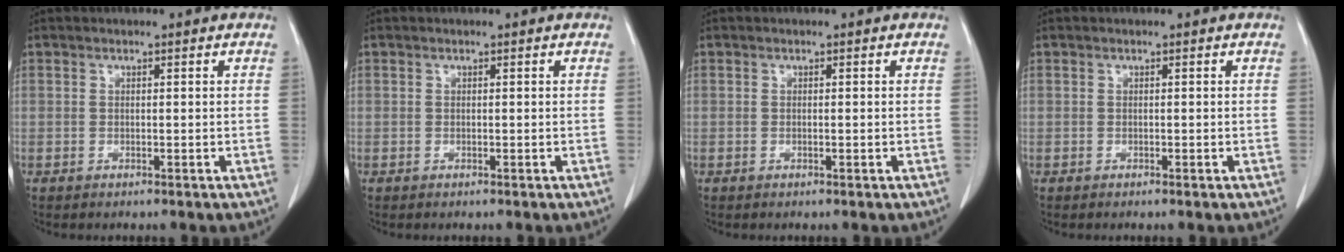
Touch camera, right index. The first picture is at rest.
{"total": 0.0}
{"total": 0.0}
{"total": 0.0}